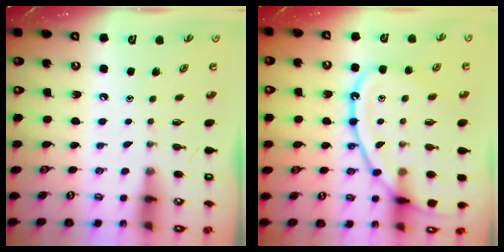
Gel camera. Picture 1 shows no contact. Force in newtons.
{"total": 16.7, "press": 16.7, "slide": 1.4}